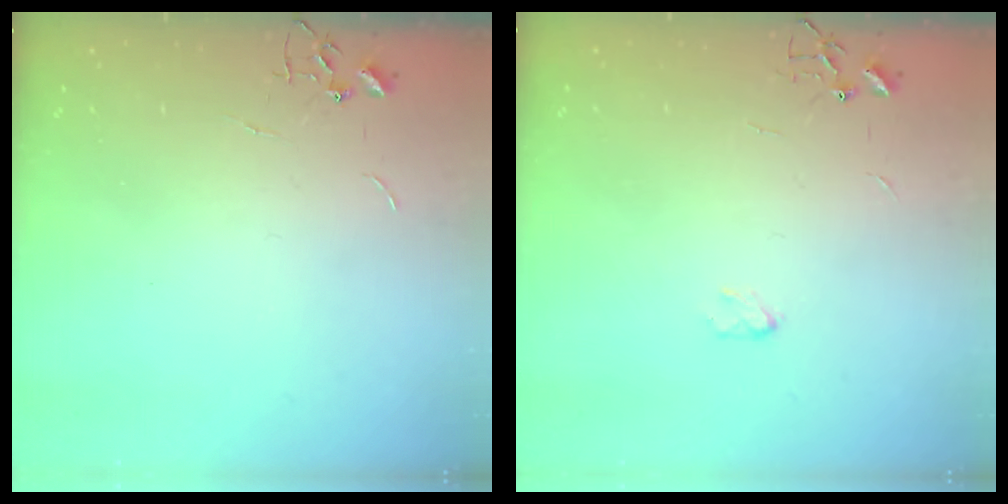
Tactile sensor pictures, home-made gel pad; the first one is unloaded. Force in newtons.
{"total": 3.0, "press": 3.0, "slide": 0.5}